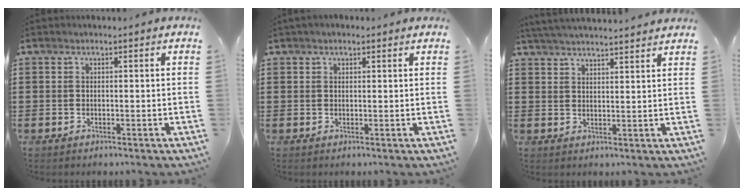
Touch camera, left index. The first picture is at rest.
{"total": 1.1, "force": [0.8, 0.5, 0.4], "torque": [-0.008, 0.006, 0.015]}
{"total": 3.5, "force": [3.5, -0.5, 0.4], "torque": [-0.019, -0.013, 0.062]}